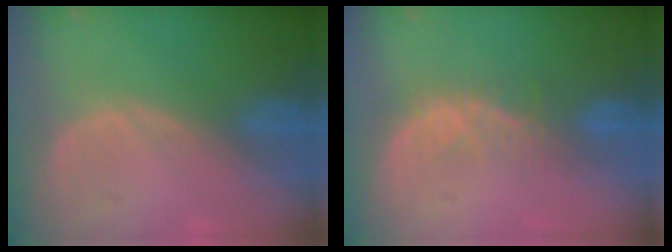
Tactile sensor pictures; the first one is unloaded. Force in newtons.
{"total": 3.7, "press": 3.3, "slide": 1.6}